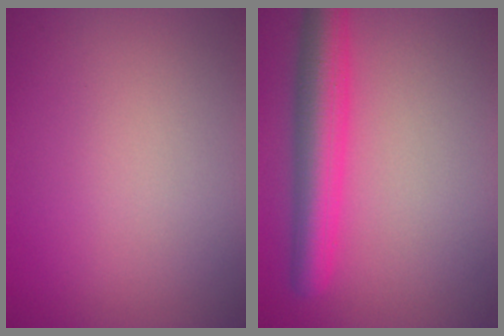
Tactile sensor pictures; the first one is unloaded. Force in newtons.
{"total": 5.6, "press": 5.6, "slide": 0.2}